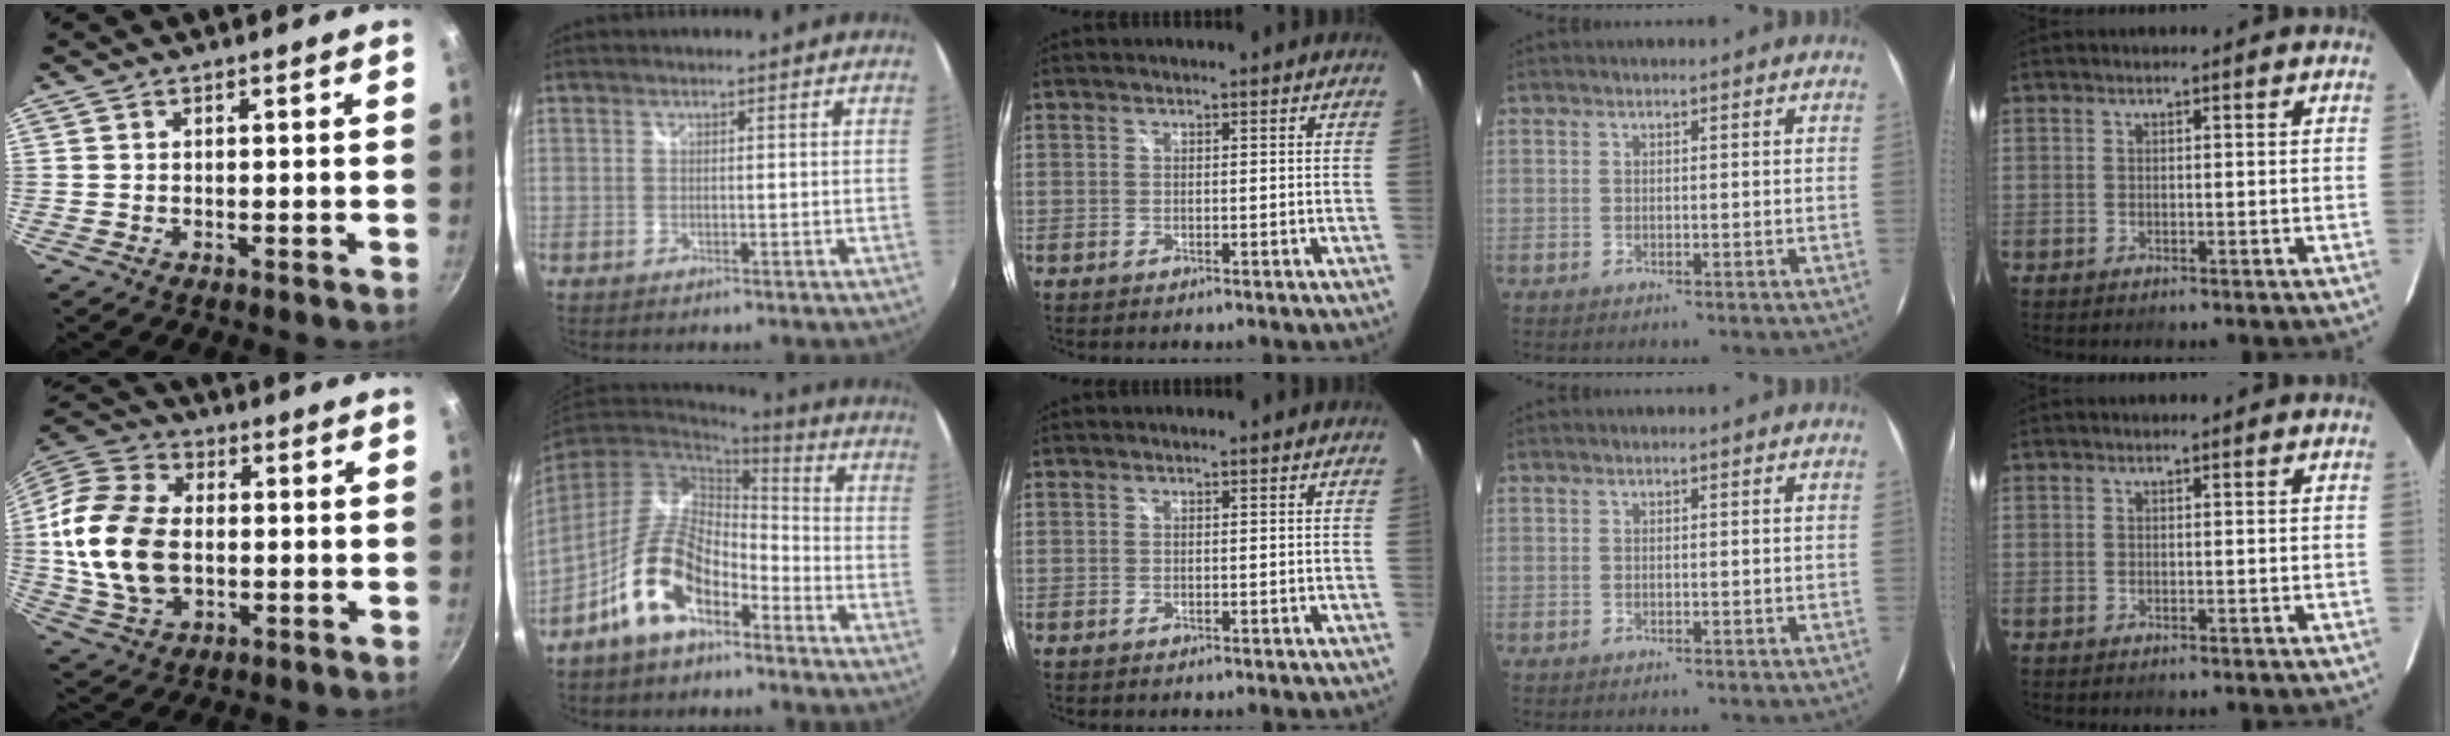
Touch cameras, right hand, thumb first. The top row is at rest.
{"thumb": {"total": 18.6, "force": [-0.5, 12.8, 13.5], "torque": [-0.251, 0.015, -0.012]}, "index": {"total": 13.1, "force": [-7.5, 6.5, 8.6], "torque": [-0.175, 0.006, -0.136]}}